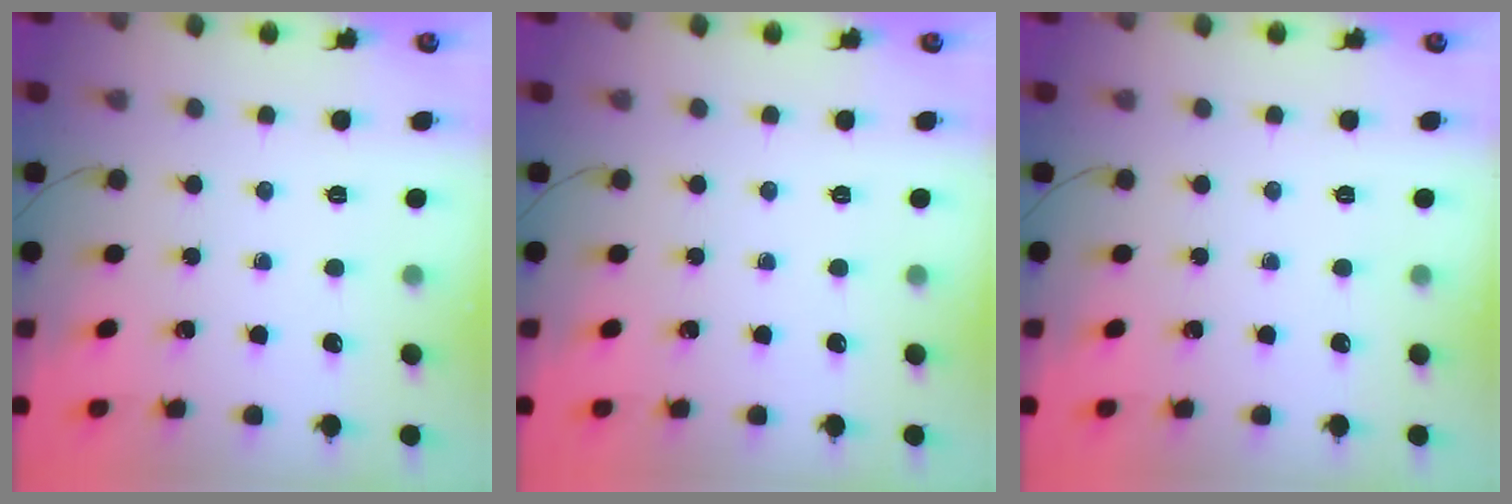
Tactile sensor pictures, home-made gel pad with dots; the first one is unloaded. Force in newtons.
{"total": 0.0}
{"total": 0.0}